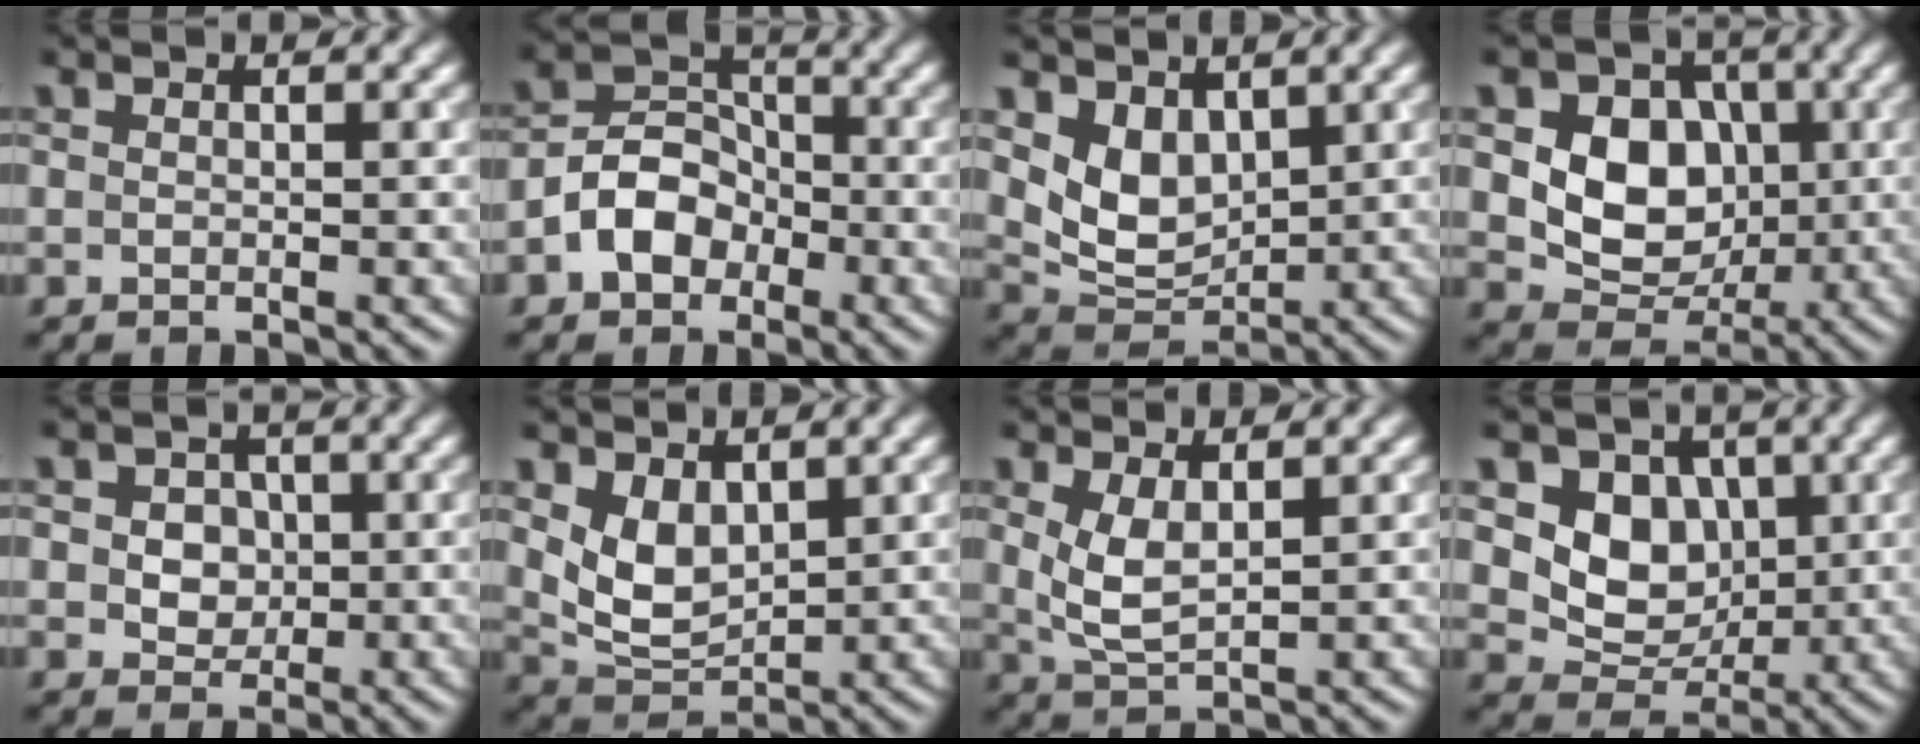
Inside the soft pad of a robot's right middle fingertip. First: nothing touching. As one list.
[{"total": 4.6, "force": [-2.1, 3.4, 2.3], "torque": [-0.034, 0.007, -0.044]}, {"total": 4.7, "force": [1.9, 3.1, 3.0], "torque": [-0.060, -0.013, 0.039]}, {"total": 7.5, "force": [0.7, 5.9, 4.5], "torque": [-0.077, -0.005, 0.006]}, {"total": 3.4, "force": [0.5, 2.8, 1.9], "torque": [-0.019, 0.008, -0.003]}, {"total": 4.2, "force": [1.5, 2.6, 2.9], "torque": [-0.063, -0.008, 0.036]}, {"total": 3.2, "force": [1.2, 1.3, 2.7], "torque": [-0.064, -0.006, 0.028]}, {"total": 6.0, "force": [1.3, 4.8, 3.3], "torque": [-0.055, -0.009, 0.016]}]